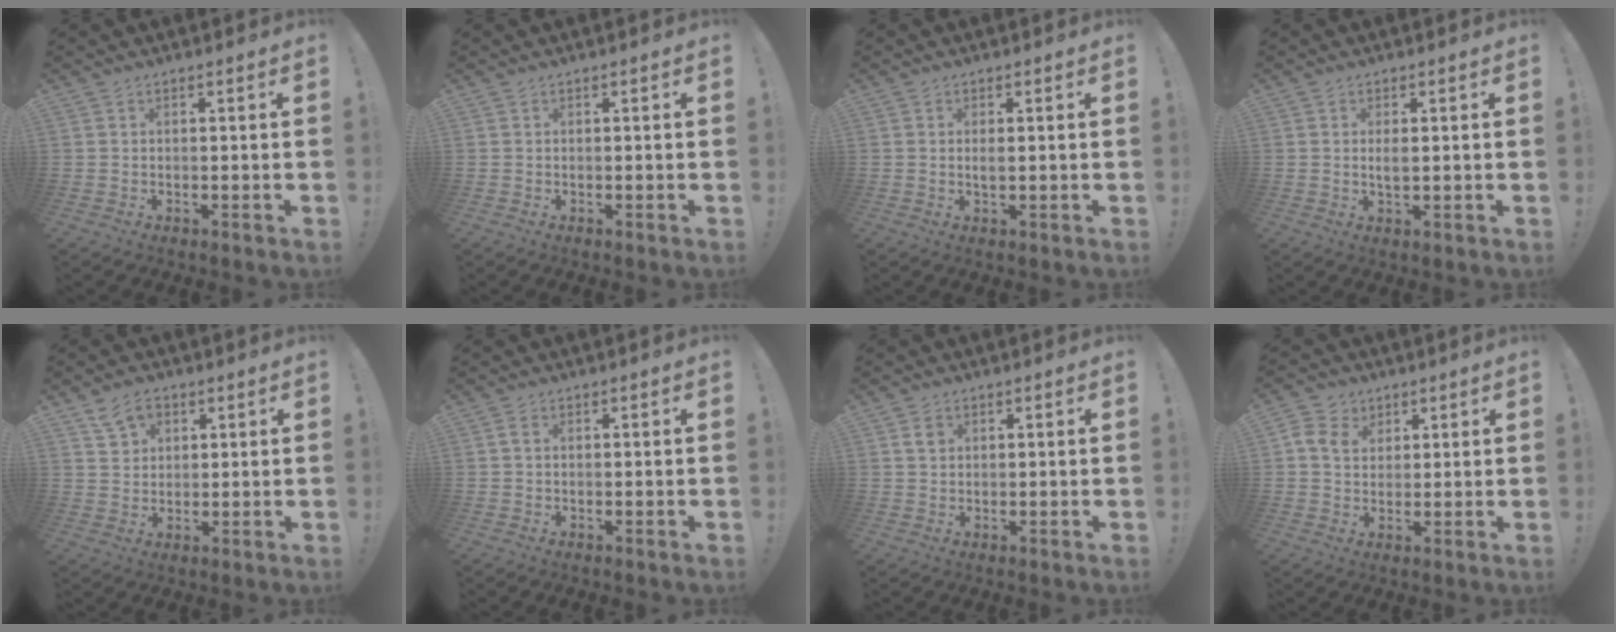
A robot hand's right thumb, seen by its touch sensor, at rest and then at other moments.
{"total": 0.0}
{"total": 1.4, "force": [0.0, 0.4, 1.3], "torque": [-0.020, -0.001, -0.002]}
{"total": 2.3, "force": [0.2, 0.8, 2.1], "torque": [-0.028, -0.005, -0.001]}
{"total": 6.2, "force": [3.7, 4.6, 1.9], "torque": [-0.027, -0.014, 0.070]}
{"total": 1.5, "force": [0.3, 0.8, 1.2], "torque": [-0.027, 0.004, 0.006]}
{"total": 2.2, "force": [0.9, 1.7, 0.9], "torque": [0.001, -0.005, 0.013]}
{"total": 7.4, "force": [2.9, 5.9, 3.5], "torque": [-0.063, 0.001, 0.059]}